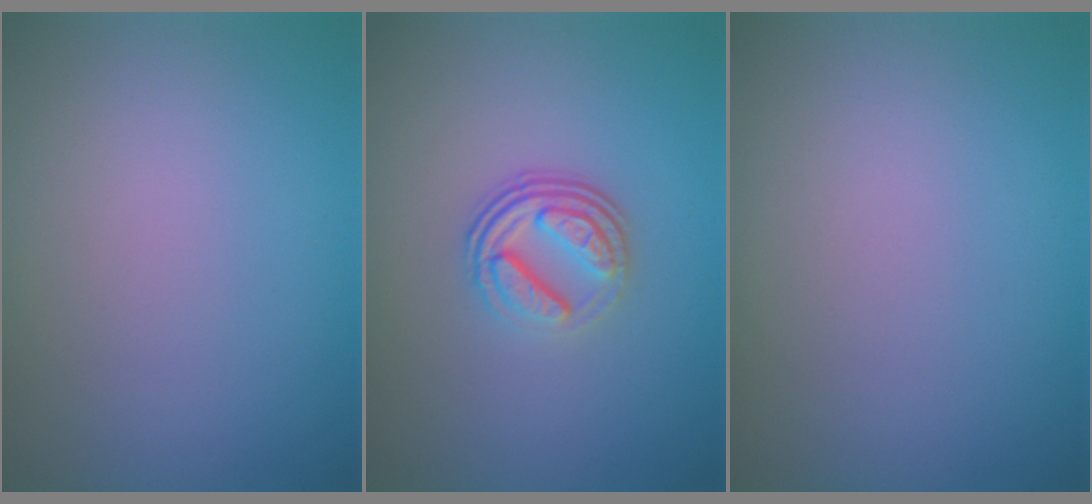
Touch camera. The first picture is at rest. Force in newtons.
{"total": 3.6, "press": 2.5, "slide": 2.5}
{"total": 0.0}